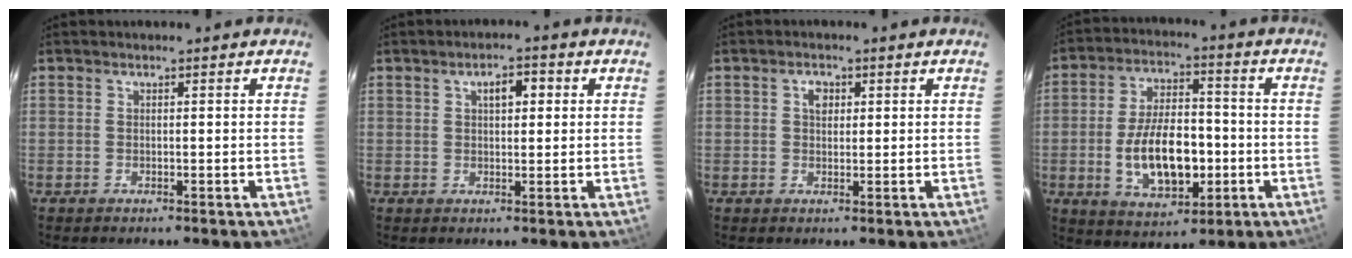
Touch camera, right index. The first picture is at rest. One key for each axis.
{"total": 3.8, "fx": 1.2, "fy": 1.8, "fz": 3.1, "tx": -0.048, "ty": 0.014, "tz": 0.021}
{"total": 2.5, "fx": 0.8, "fy": 1.8, "fz": 1.4, "tx": -0.021, "ty": 0.007, "tz": 0.013}
{"total": 14.3, "fx": -3.1, "fy": 7.4, "fz": 11.8, "tx": -0.226, "ty": 0.004, "tz": -0.037}